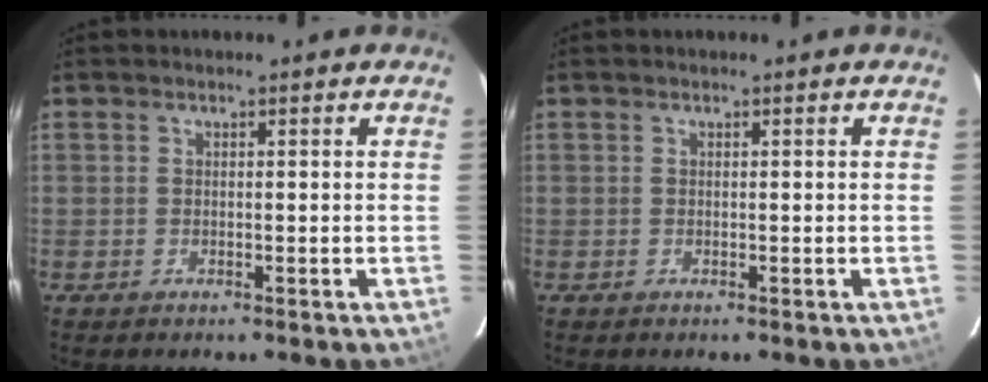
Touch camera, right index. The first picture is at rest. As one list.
[{"total": 0.0}]